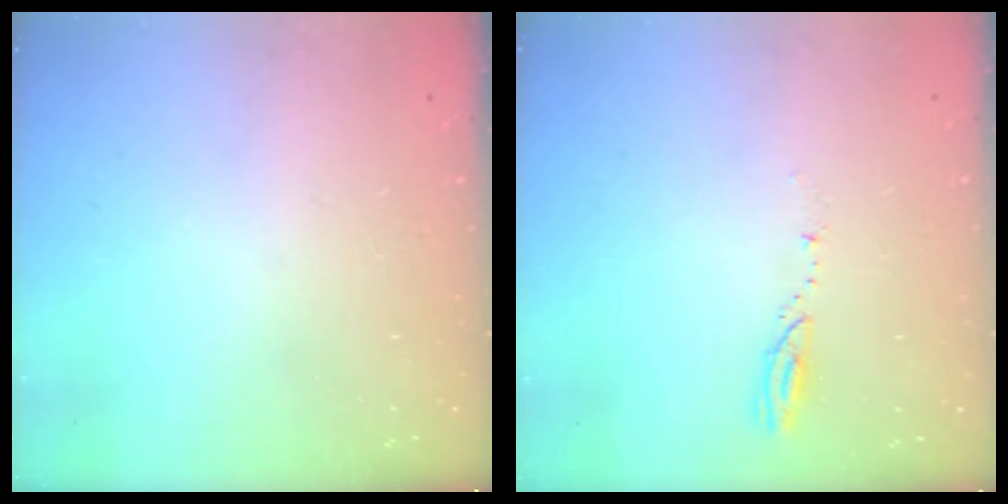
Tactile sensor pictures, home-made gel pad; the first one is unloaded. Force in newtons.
{"total": 3.3, "press": 3.3, "slide": 0.3}